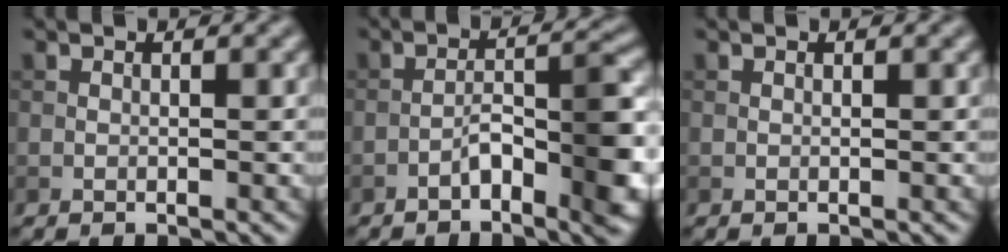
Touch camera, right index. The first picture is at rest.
{"total": 5.5, "force": [-2.6, 1.6, 4.5], "torque": [-0.065, 0.013, -0.043]}
{"total": 0.0}